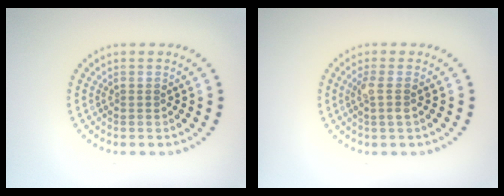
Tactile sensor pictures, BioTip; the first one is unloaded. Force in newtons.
{"total": 1.7, "press": 1.5, "slide": 0.8}